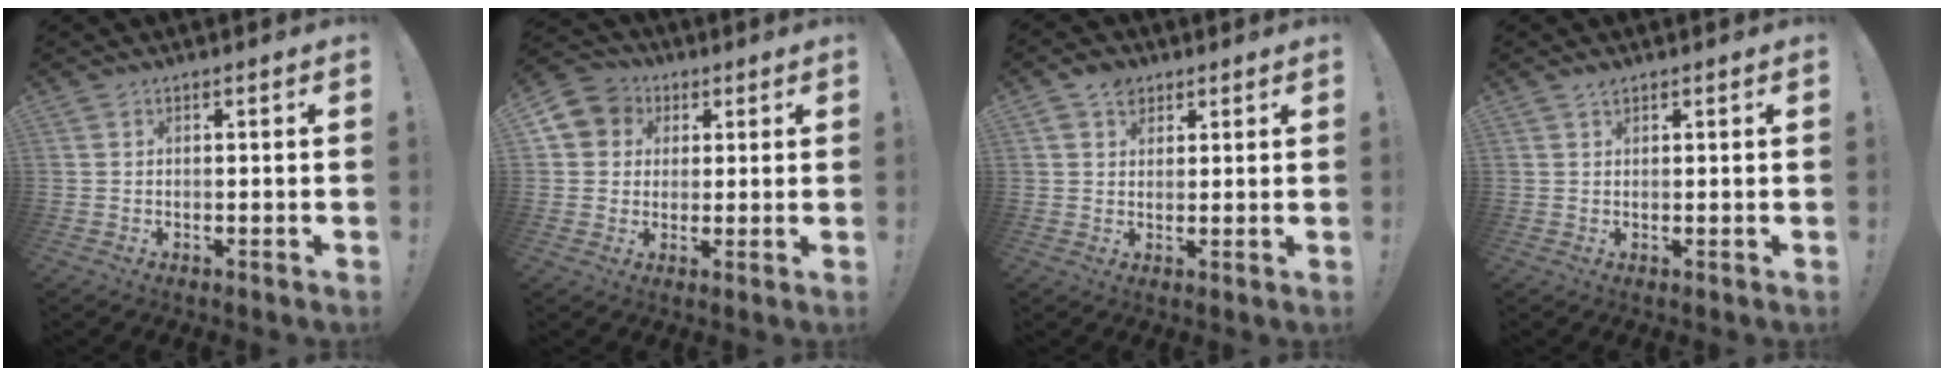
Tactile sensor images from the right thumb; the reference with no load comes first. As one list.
[{"total": 7.4, "force": [1.6, 7.0, 1.9], "torque": [-0.029, 0.002, 0.036]}, {"total": 5.1, "force": [2.9, 3.8, 1.9], "torque": [-0.024, -0.007, 0.053]}, {"total": 1.2, "force": [1.0, 0.3, 0.6], "torque": [-0.005, -0.004, 0.018]}]